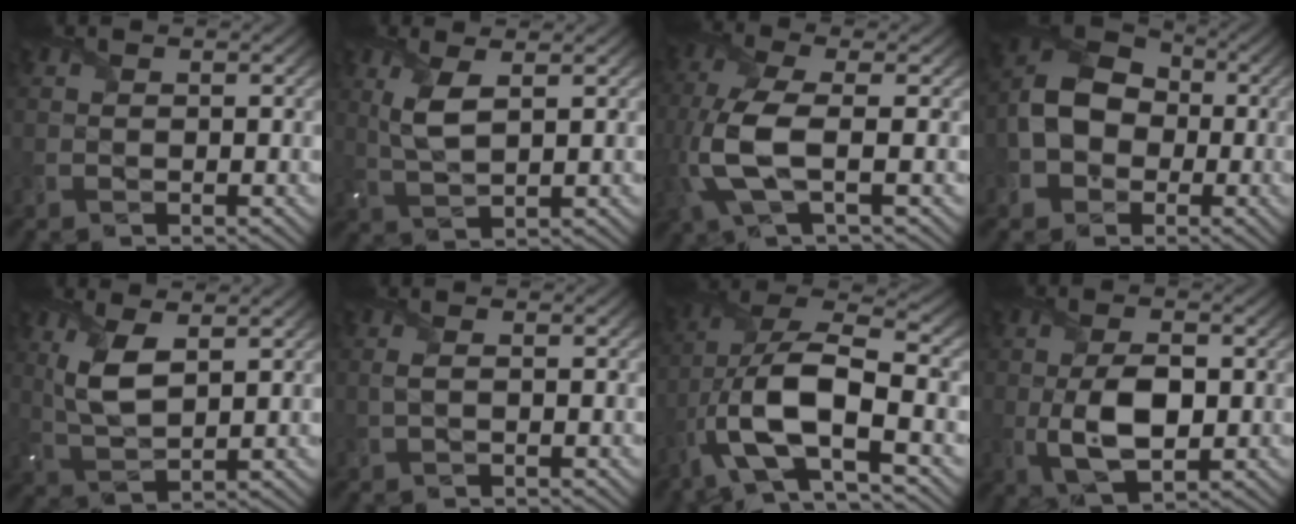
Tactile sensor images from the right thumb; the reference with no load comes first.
{"total": 4.3, "force": [1.6, 1.4, 3.7], "torque": [-0.095, -0.002, 0.034]}
{"total": 7.7, "force": [-1.2, 2.8, 7.1], "torque": [-0.183, 0.003, -0.030]}
{"total": 8.7, "force": [-1.6, 6.9, 5.0], "torque": [-0.105, -0.005, -0.043]}
{"total": 6.0, "force": [2.2, 2.5, 5.0], "torque": [-0.120, -0.004, 0.049]}
{"total": 1.2, "force": [0.0, 0.3, 1.1], "torque": [-0.026, 0.004, -0.003]}
{"total": 14.2, "force": [-4.9, 5.6, 12.1], "torque": [-0.272, -0.015, -0.091]}
{"total": 7.1, "force": [-0.7, 3.7, 6.0], "torque": [-0.126, -0.006, -0.013]}